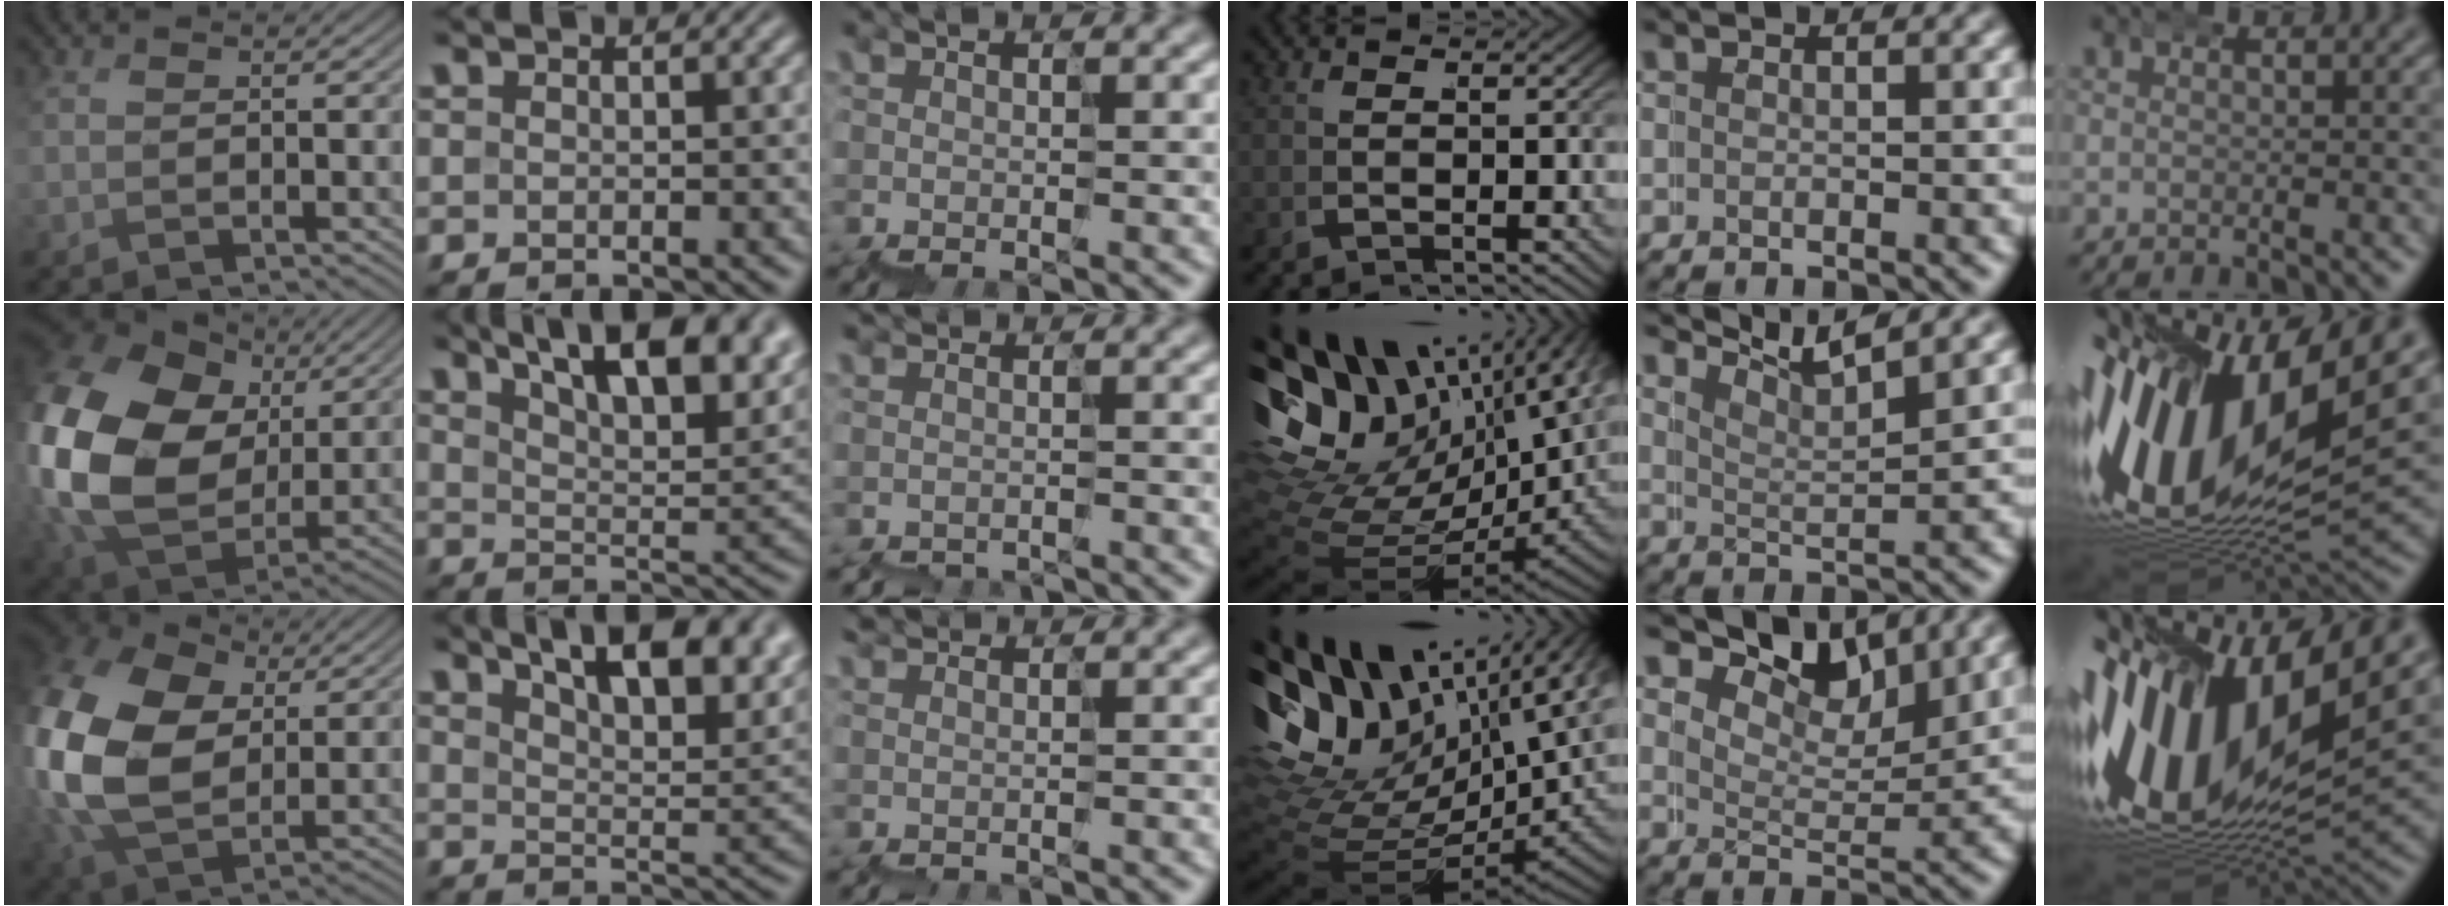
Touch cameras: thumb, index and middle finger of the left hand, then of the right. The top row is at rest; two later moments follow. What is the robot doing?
{"motion": "wrap", "object": "belt"}